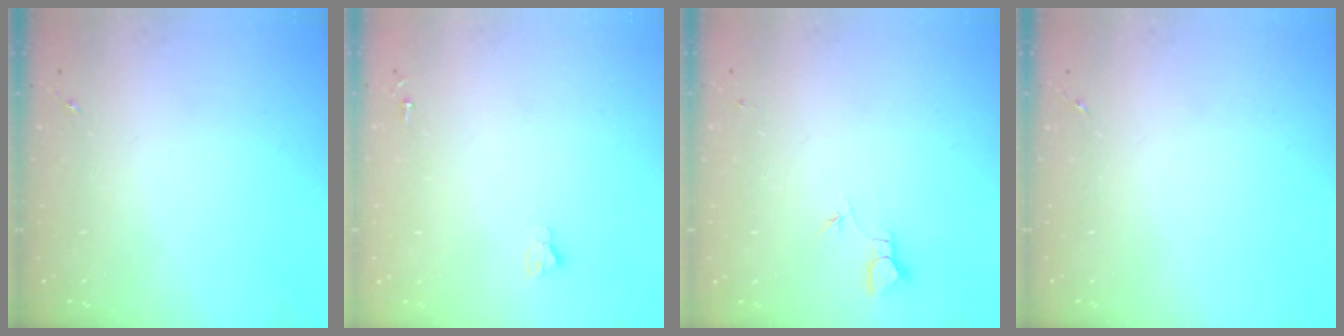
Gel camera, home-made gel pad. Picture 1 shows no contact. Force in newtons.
{"total": 2.7, "press": 2.7, "slide": 0.0}
{"total": 2.3, "press": 2.3, "slide": 0.1}
{"total": 0.0}